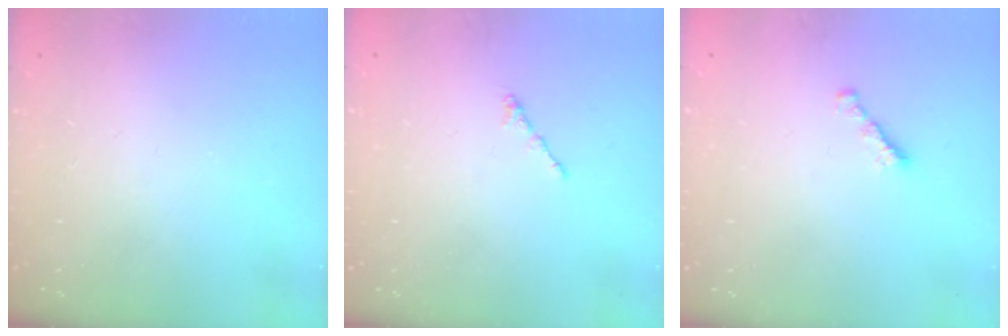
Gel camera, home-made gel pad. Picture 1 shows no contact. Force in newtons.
{"total": 0.5, "press": 0.4, "slide": 0.3}
{"total": 1.7, "press": 1.6, "slide": 0.5}